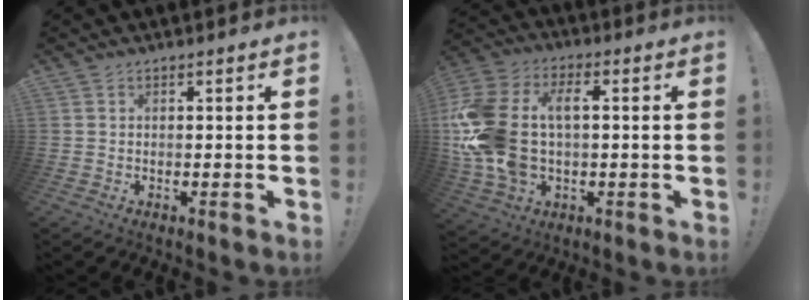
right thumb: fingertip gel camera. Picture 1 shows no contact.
{"total": 20.2, "force": [1.7, 13.5, 14.9], "torque": [-0.308, 0.006, 0.035]}